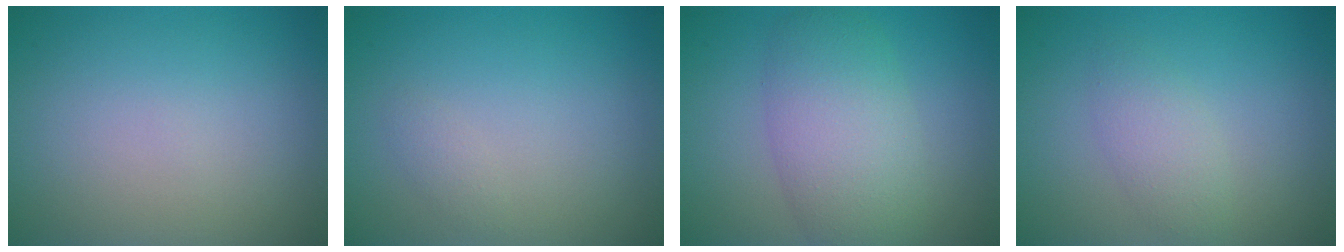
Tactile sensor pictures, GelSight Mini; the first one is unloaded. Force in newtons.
{"total": 0.7, "press": 0.7, "slide": 0.0}
{"total": 6.1, "press": 6.1, "slide": 0.3}
{"total": 2.1, "press": 2.1, "slide": 0.1}